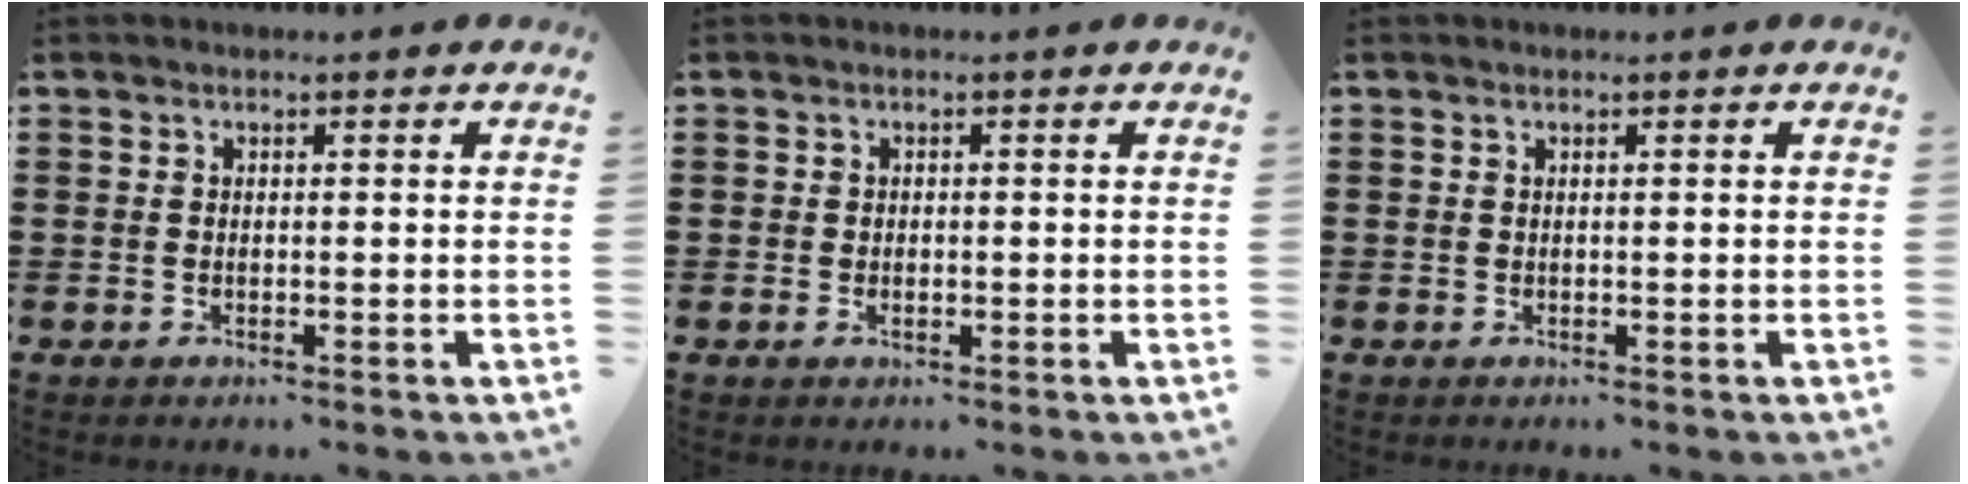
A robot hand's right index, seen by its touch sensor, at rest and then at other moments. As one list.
[{"total": 1.0, "force": [-0.1, 0.7, 0.7], "torque": [-0.014, 0.004, -0.003]}, {"total": 0.0}]